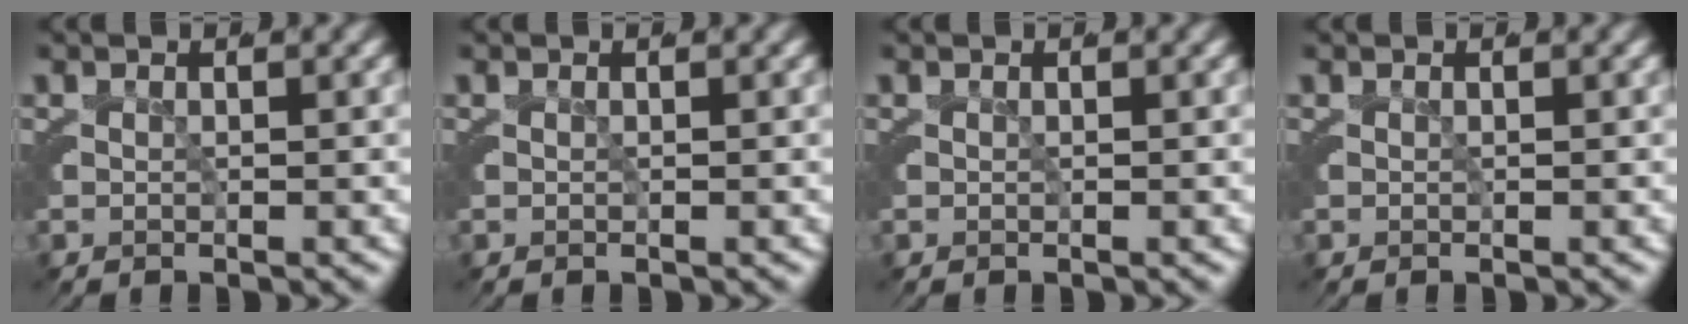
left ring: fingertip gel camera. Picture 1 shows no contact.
{"total": 0.0}
{"total": 0.0}
{"total": 0.0}